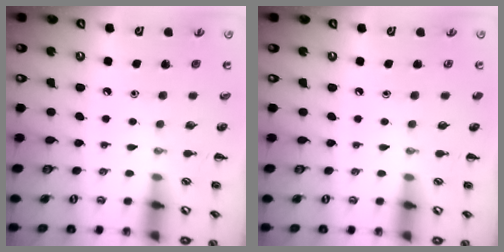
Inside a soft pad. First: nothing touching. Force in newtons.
{"total": 0.0}